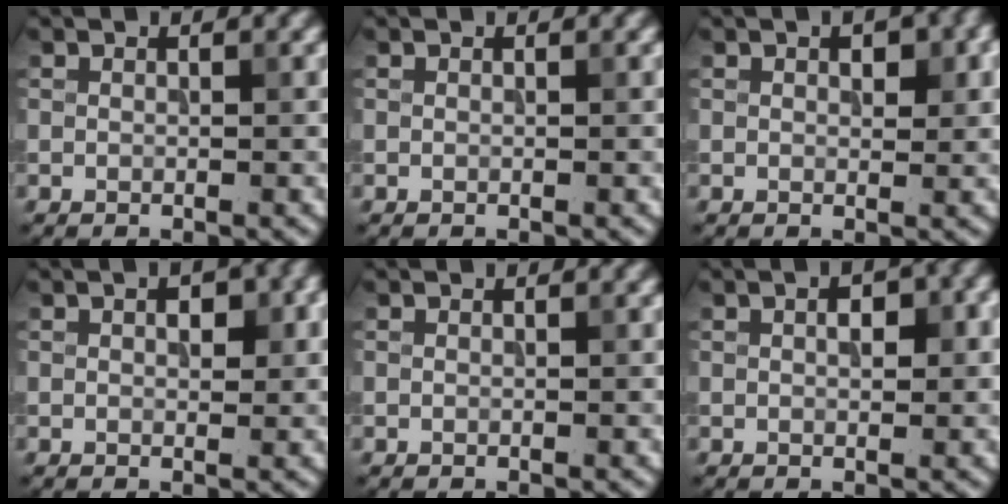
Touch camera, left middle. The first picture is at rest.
{"total": 0.0}
{"total": 2.3, "force": [0.8, 1.2, 1.8], "torque": [-0.019, 0.000, 0.012]}
{"total": 2.6, "force": [0.6, 1.4, 2.1], "torque": [-0.026, 0.003, 0.010]}
{"total": 0.0}
{"total": 3.0, "force": [0.6, 1.5, 2.6], "torque": [-0.036, 0.005, 0.009]}